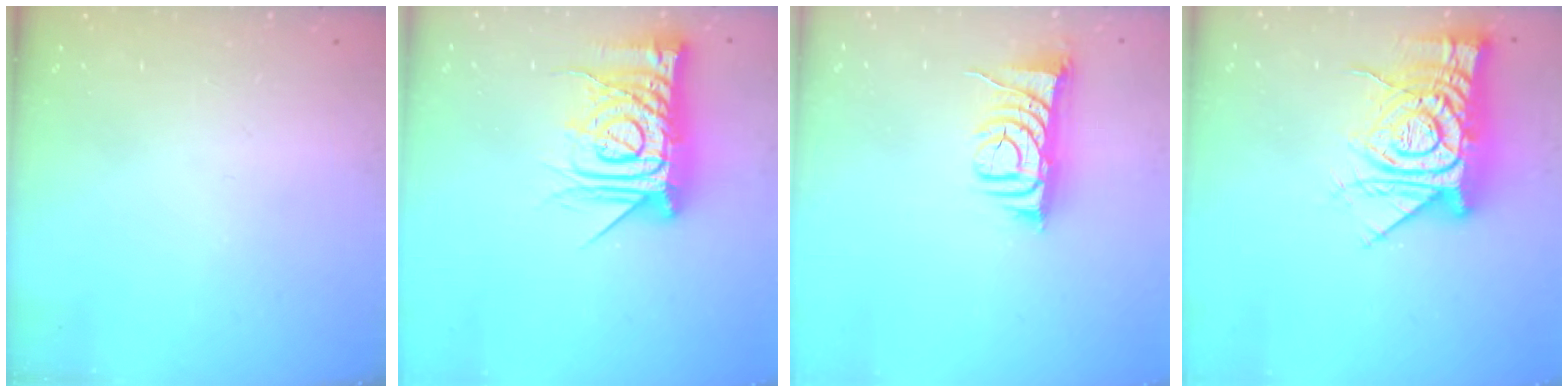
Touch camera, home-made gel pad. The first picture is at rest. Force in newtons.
{"total": 17.6, "press": 17.5, "slide": 1.7}
{"total": 8.3, "press": 8.2, "slide": 0.8}
{"total": 18.4, "press": 18.3, "slide": 1.8}